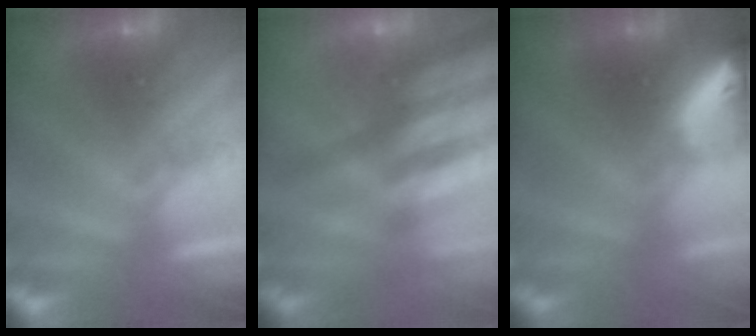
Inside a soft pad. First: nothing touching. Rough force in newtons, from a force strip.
{"total": 2.4}
{"total": 8.1}